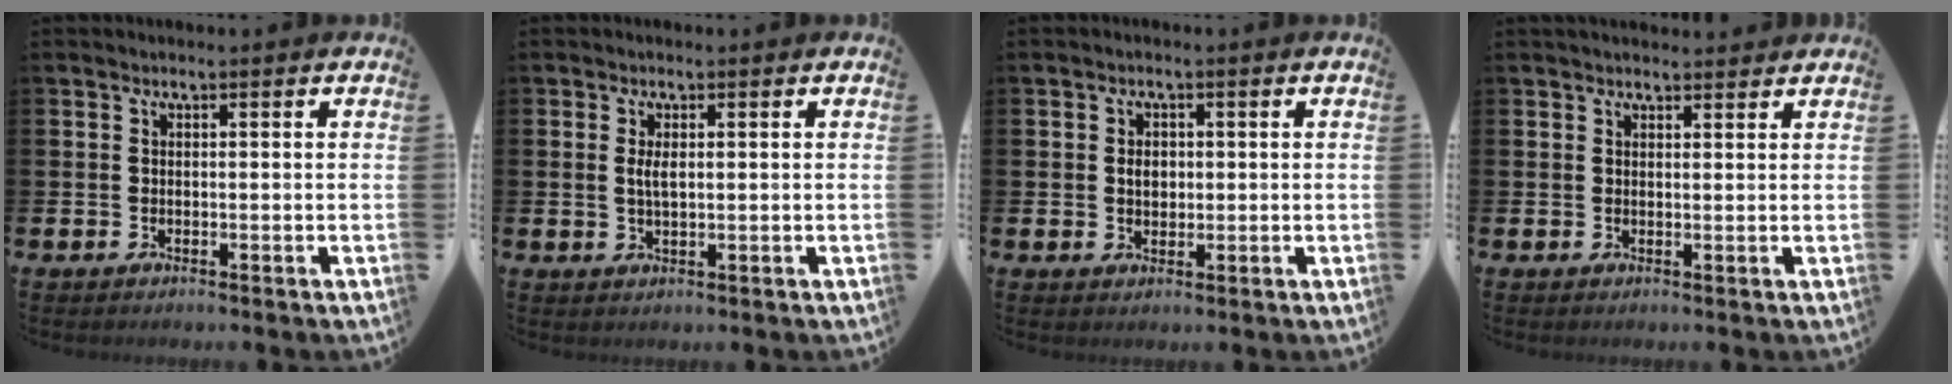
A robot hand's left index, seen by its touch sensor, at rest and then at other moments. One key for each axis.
{"total": 2.1, "fx": 0.5, "fy": 0.8, "fz": 1.9, "tx": -0.034, "ty": 0.003, "tz": 0.005}
{"total": 2.1, "fx": 0.3, "fy": 1.6, "fz": 1.4, "tx": -0.008, "ty": 0.000, "tz": -0.001}
{"total": 1.7, "fx": 1.6, "fy": 0.4, "fz": 0.1, "tx": 0.008, "ty": -0.007, "tz": 0.027}